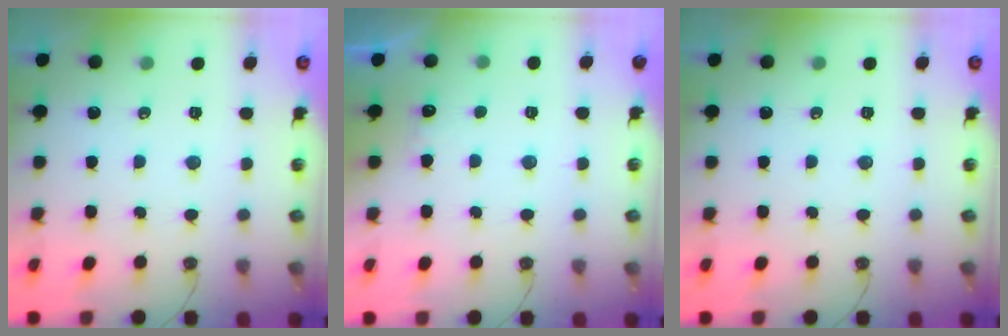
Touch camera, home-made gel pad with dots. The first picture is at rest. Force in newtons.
{"total": 4.9, "press": 4.8, "slide": 1.3}
{"total": 0.0}